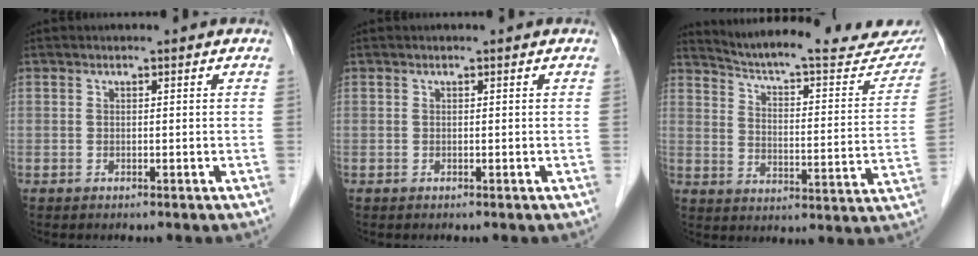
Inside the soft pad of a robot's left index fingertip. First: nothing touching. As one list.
[{"total": 0.0}, {"total": 24.3, "force": [22.6, 3.4, 8.3], "torque": [-0.118, -0.059, 0.287]}]